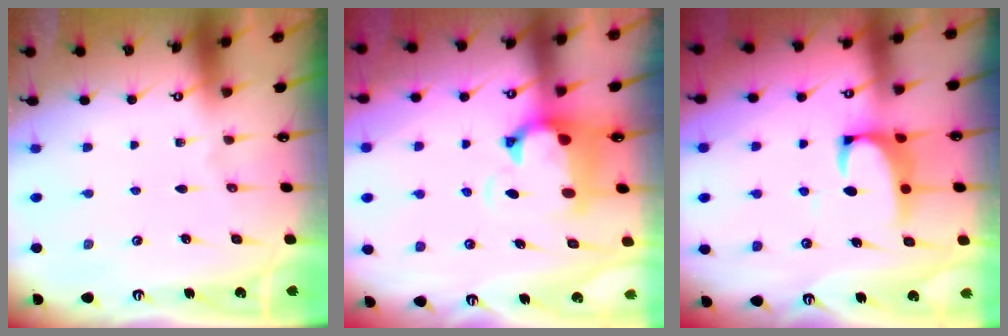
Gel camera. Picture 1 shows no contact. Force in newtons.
{"total": 1.6, "press": 0.9, "slide": 1.4}
{"total": 2.3, "press": 2.1, "slide": 0.9}